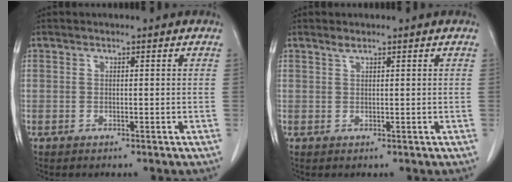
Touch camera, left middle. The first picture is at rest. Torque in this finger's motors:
{"motor_torque": [0.38, -0.28, -0.08, -0.01]}